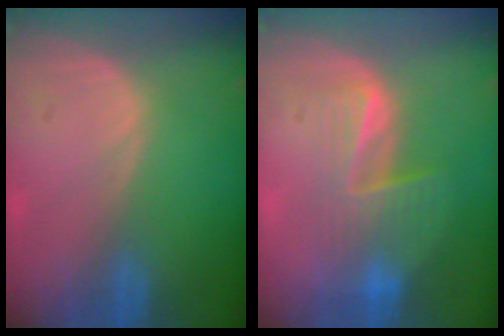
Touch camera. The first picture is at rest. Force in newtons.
{"total": 6.9, "press": 6.4, "slide": 2.5}